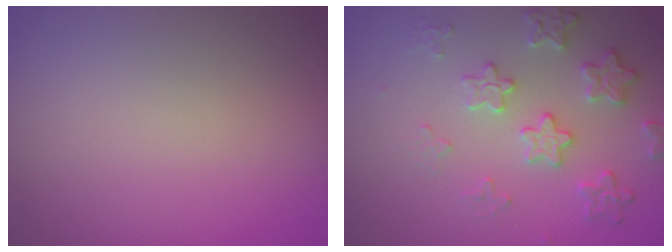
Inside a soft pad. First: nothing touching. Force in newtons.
{"total": 3.7, "press": 3.5, "slide": 1.3}